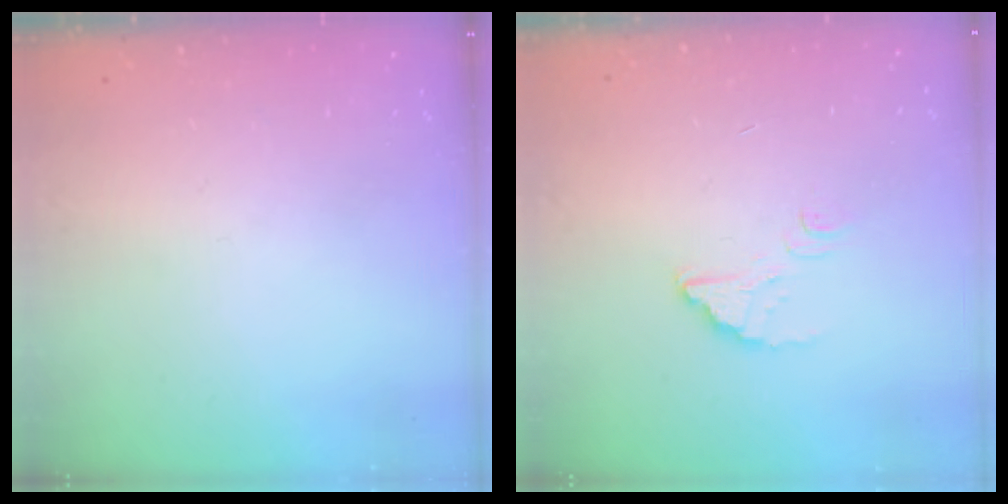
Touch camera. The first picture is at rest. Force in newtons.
{"total": 3.4, "press": 3.4, "slide": 0.2}